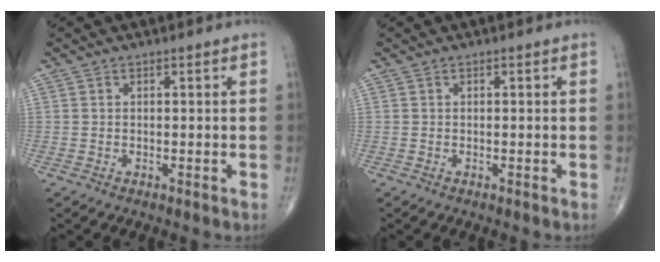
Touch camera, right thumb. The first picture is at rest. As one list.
[{"total": 0.0}]